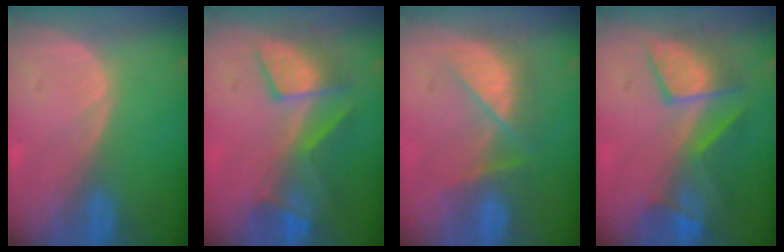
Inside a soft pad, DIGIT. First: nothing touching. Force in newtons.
{"total": 7.5, "press": 7.4, "slide": 1.1}
{"total": 7.0, "press": 6.9, "slide": 1.1}
{"total": 7.9, "press": 7.8, "slide": 1.4}